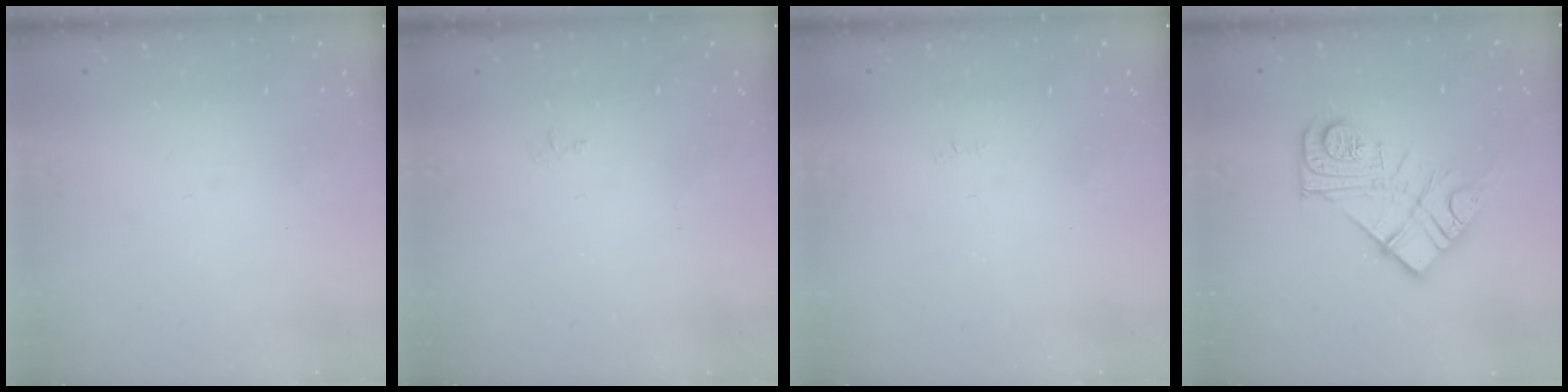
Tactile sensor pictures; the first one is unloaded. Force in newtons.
{"total": 6.1, "press": 6.1, "slide": 0.7}
{"total": 2.5, "press": 2.5, "slide": 0.3}
{"total": 13.9, "press": 13.8, "slide": 0.9}